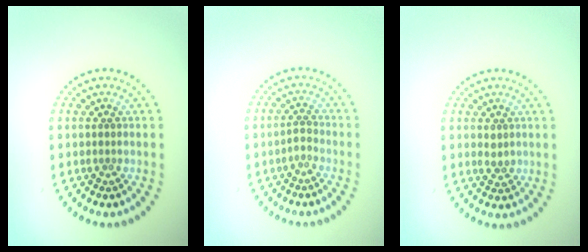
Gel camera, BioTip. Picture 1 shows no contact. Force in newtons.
{"total": 0.9, "press": 0.8, "slide": 0.6}
{"total": 1.2, "press": 1.2, "slide": 0.1}